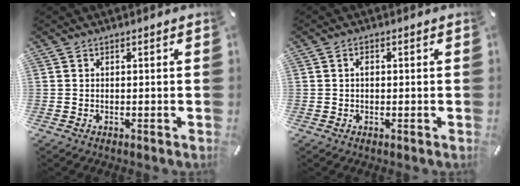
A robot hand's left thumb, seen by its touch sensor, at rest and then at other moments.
{"total": 1.3, "force": [0.1, 0.7, 1.0], "torque": [-0.021, 0.004, 0.001]}